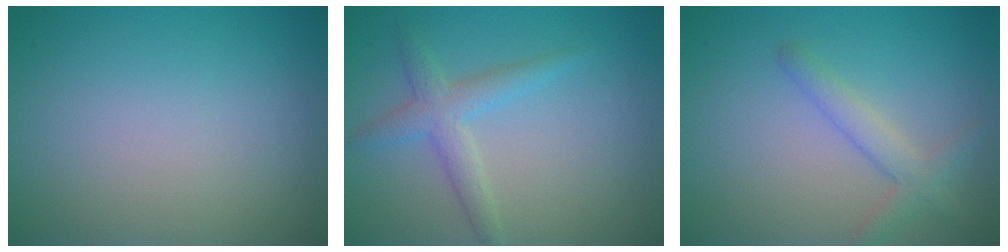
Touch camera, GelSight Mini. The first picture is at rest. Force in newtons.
{"total": 2.6, "press": 2.6, "slide": 0.0}
{"total": 2.4, "press": 2.4, "slide": 0.1}